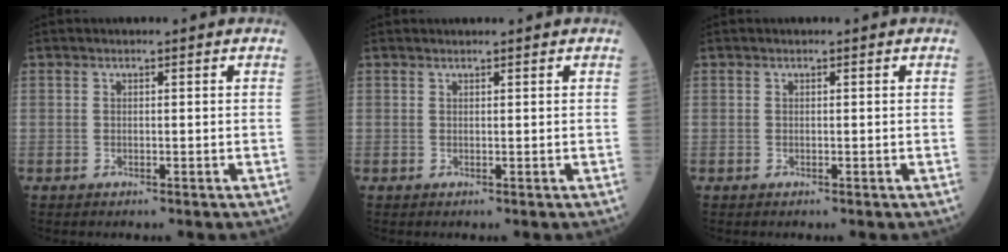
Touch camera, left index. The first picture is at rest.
{"total": 1.0, "force": [1.0, 0.0, 0.2], "torque": [-0.006, 0.009, 0.019]}
{"total": 0.0}